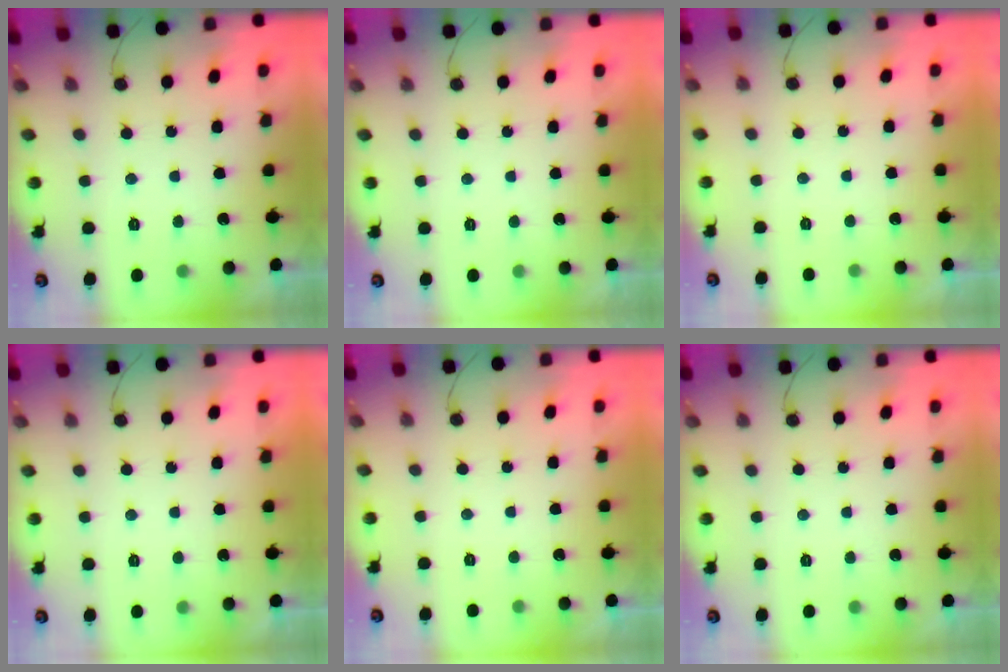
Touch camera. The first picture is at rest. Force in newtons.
{"total": 1.8, "press": 1.8, "slide": 0.1}
{"total": 1.9, "press": 1.9, "slide": 0.1}
{"total": 1.7, "press": 1.7, "slide": 0.1}
{"total": 1.9, "press": 1.9, "slide": 0.1}
{"total": 0.0}